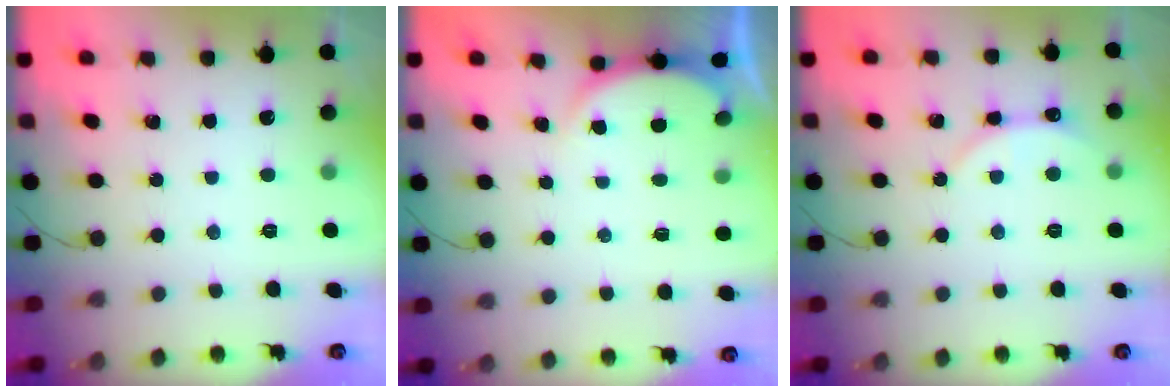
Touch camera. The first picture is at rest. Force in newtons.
{"total": 3.1, "press": 3.1, "slide": 0.5}
{"total": 2.9, "press": 2.9, "slide": 0.3}